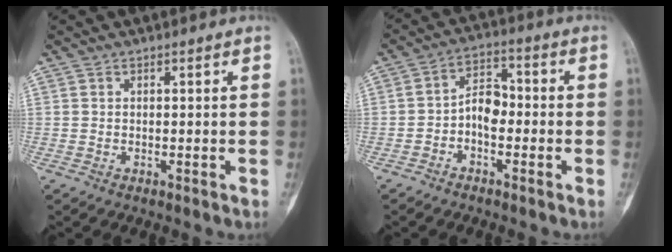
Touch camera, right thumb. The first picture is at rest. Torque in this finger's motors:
{"motor_torque": [0.03, 0.02, 0.08, -0.08, 0.01]}